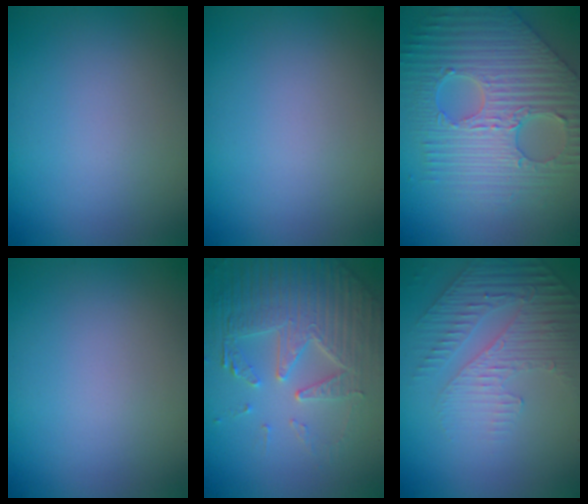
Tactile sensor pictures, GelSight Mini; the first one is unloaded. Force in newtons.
{"total": 0.0}
{"total": 7.3, "press": 6.1, "slide": 4.0}
{"total": 0.0}
{"total": 6.5, "press": 5.1, "slide": 4.1}
{"total": 4.7, "press": 3.1, "slide": 3.5}